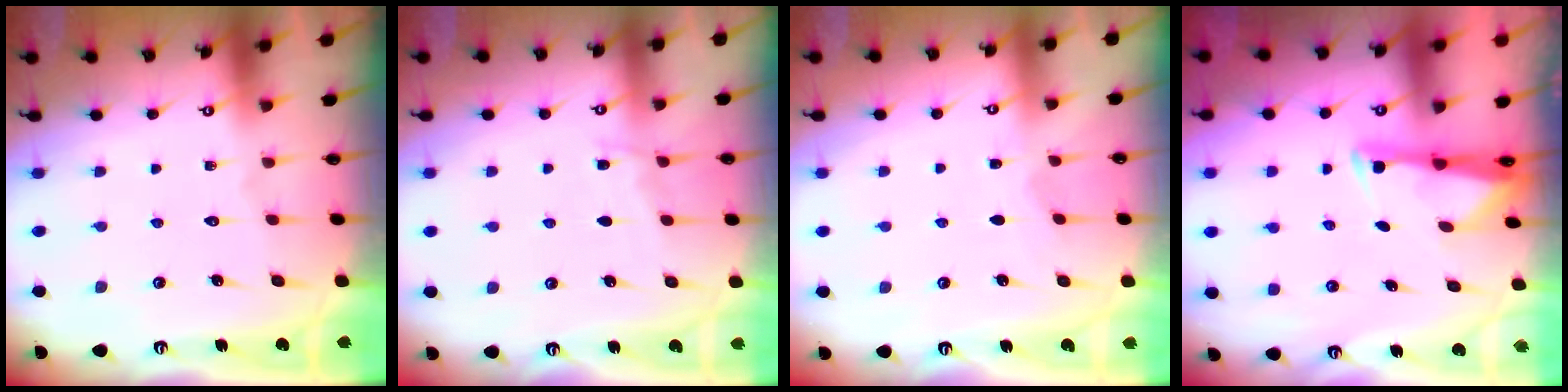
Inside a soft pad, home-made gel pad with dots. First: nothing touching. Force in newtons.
{"total": 5.7, "press": 5.7, "slide": 0.6}
{"total": 2.8, "press": 2.8, "slide": 0.3}
{"total": 2.9, "press": 2.9, "slide": 0.4}